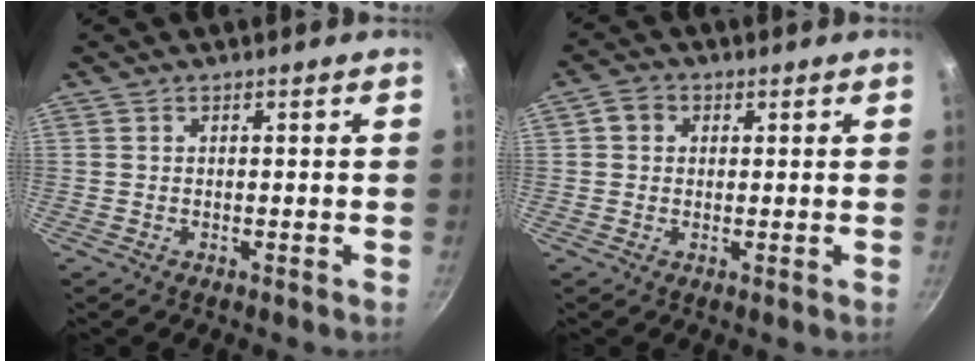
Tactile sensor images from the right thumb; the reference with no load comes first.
{"total": 3.4, "force": [0.8, 2.9, 1.6], "torque": [-0.019, 0.003, 0.005]}